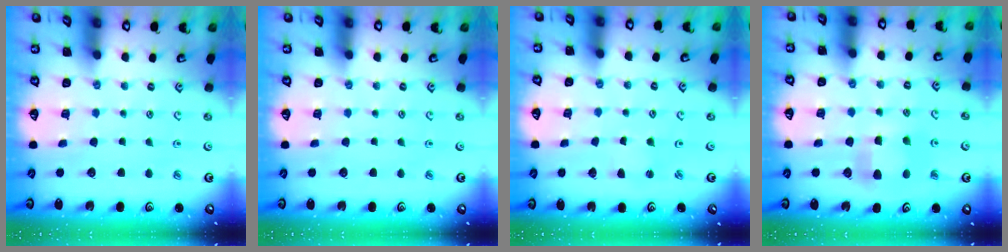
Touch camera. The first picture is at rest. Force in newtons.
{"total": 0.0}
{"total": 2.1, "press": 2.0, "slide": 0.3}
{"total": 5.9, "press": 5.9, "slide": 0.3}